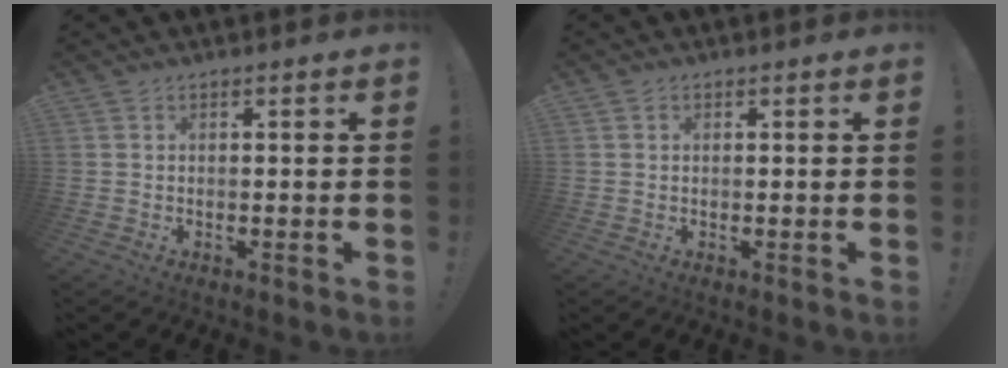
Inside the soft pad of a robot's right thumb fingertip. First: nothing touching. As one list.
[{"total": 0.5, "force": [0.3, 0.4, 0.0], "torque": [0.006, -0.001, 0.004]}]